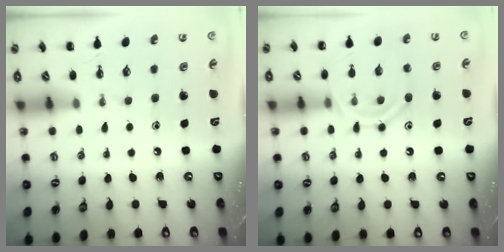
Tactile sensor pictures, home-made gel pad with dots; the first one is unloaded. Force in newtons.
{"total": 11.6, "press": 11.5, "slide": 1.1}